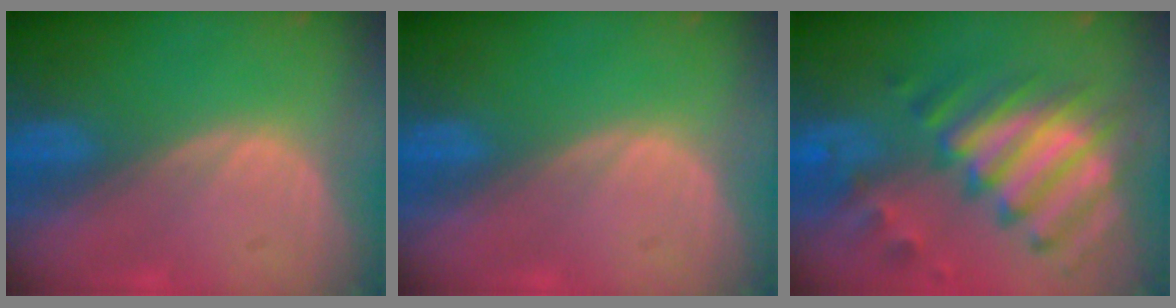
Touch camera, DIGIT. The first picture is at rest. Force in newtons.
{"total": 0.0}
{"total": 12.0, "press": 10.4, "slide": 6.0}